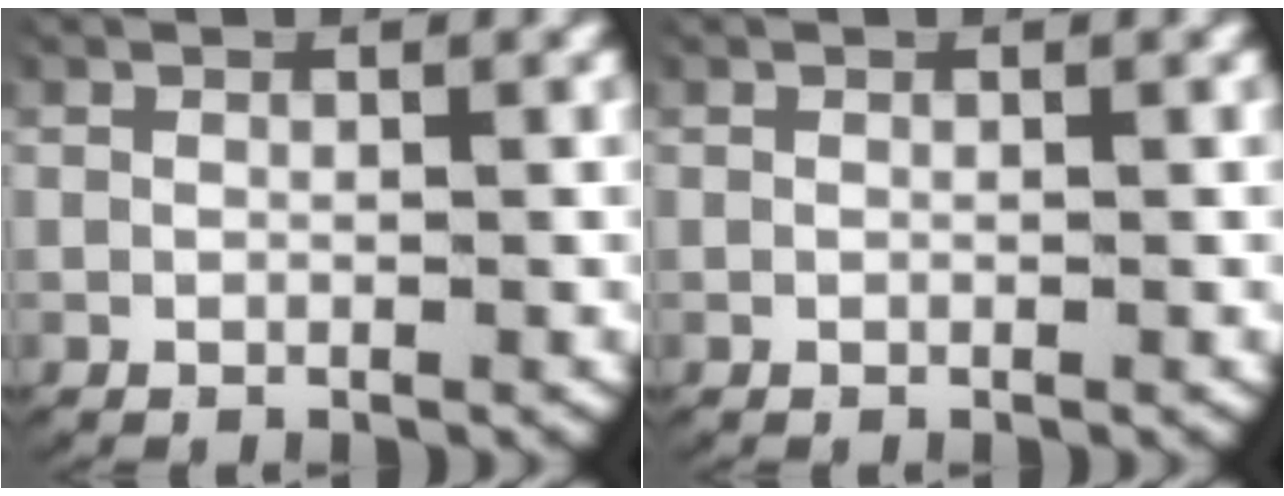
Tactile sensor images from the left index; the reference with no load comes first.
{"total": 0.0}